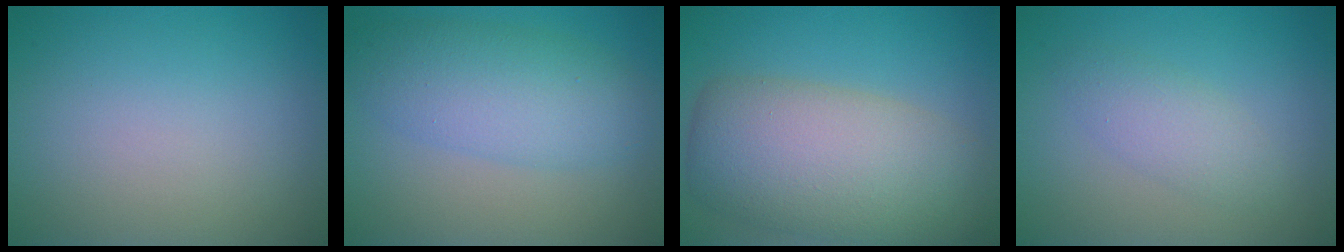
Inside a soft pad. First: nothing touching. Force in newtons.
{"total": 5.7, "press": 5.7, "slide": 0.3}
{"total": 9.8, "press": 9.7, "slide": 0.6}
{"total": 2.3, "press": 2.3, "slide": 0.1}